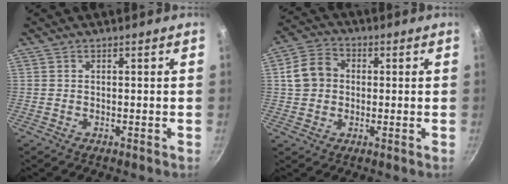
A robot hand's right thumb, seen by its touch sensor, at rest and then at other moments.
{"total": 8.0, "force": [0.7, 6.7, 4.3], "torque": [-0.055, 0.016, 0.000]}